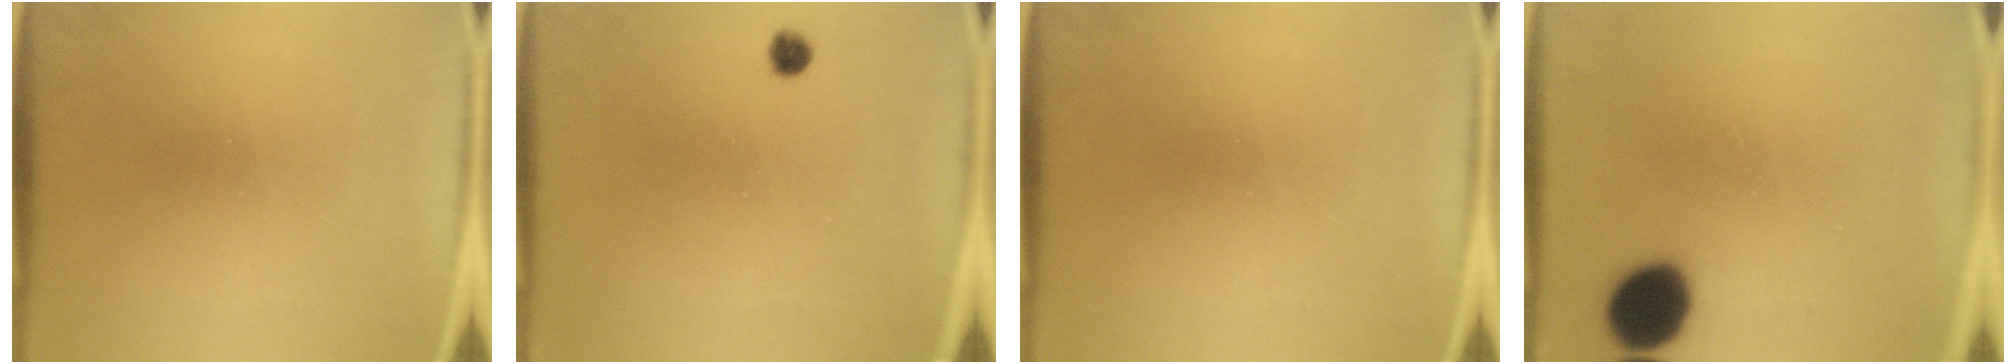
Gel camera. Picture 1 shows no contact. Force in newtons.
{"total": 1.7}
{"total": 0.0}
{"total": 11.3}